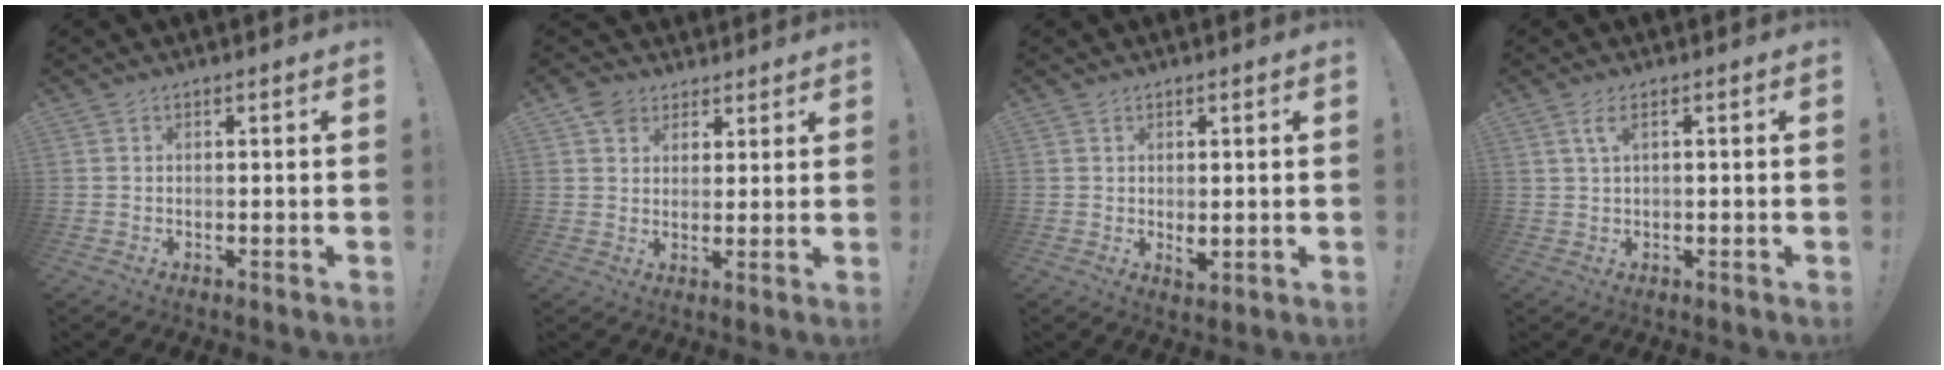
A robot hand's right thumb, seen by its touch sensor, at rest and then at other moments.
{"total": 6.4, "force": [4.1, 4.9, 1.1], "torque": [-0.010, -0.018, 0.079]}
{"total": 2.2, "force": [0.8, 0.9, 1.8], "torque": [-0.023, -0.005, 0.015]}
{"total": 3.1, "force": [1.5, 0.8, 2.6], "torque": [-0.045, -0.001, 0.024]}